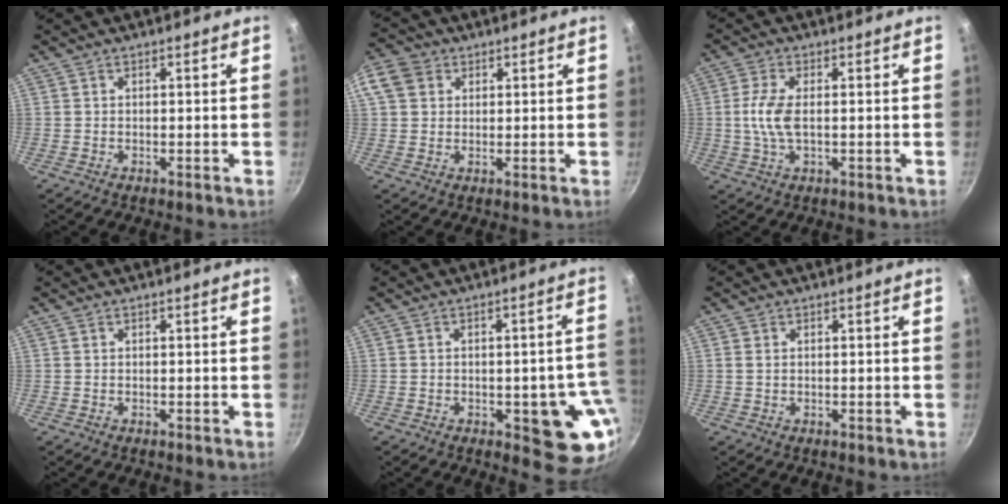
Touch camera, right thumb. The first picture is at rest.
{"total": 9.0, "force": [3.0, 7.3, 4.4], "torque": [-0.087, 0.012, 0.045]}
{"total": 6.0, "force": [-0.1, 2.5, 5.5], "torque": [-0.126, 0.002, -0.005]}
{"total": 0.0}
{"total": 12.3, "force": [-3.1, 5.6, 10.6], "torque": [-0.066, 0.008, -0.035]}
{"total": 0.8, "force": [0.1, 0.6, 0.5], "torque": [-0.010, 0.002, 0.002]}